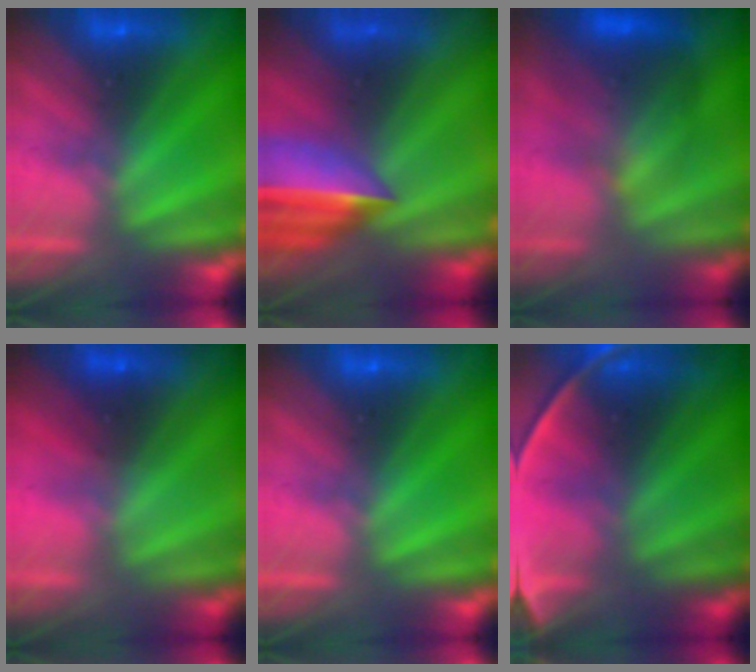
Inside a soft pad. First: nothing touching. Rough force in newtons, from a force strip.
{"total": 7.4}
{"total": 3.8}
{"total": 1.5}
{"total": 0.0}
{"total": 9.3}